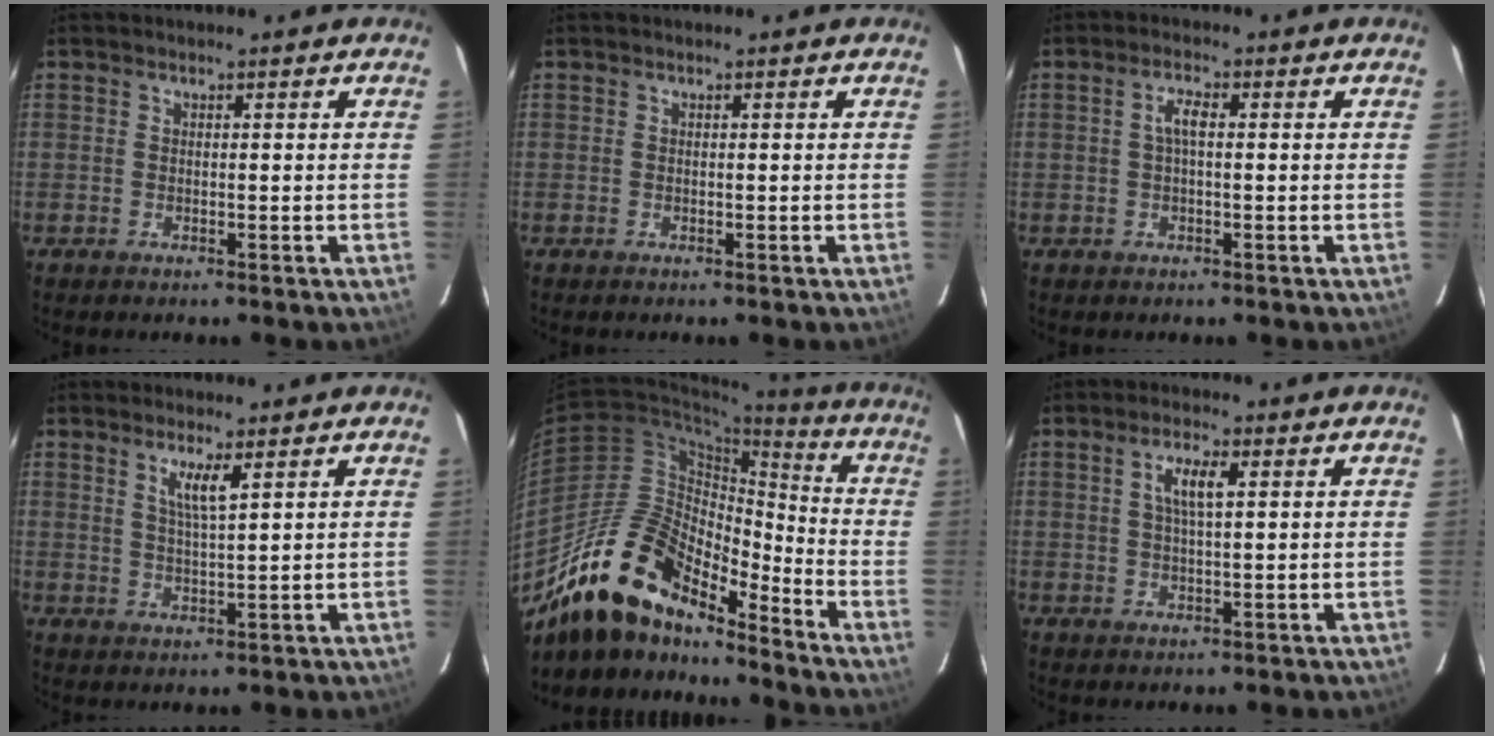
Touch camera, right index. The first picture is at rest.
{"total": 0.0}
{"total": 2.6, "force": [0.2, 0.7, 2.5], "torque": [-0.051, 0.008, 0.002]}
{"total": 3.9, "force": [2.0, 0.2, 3.3], "torque": [-0.063, -0.005, 0.037]}
{"total": 18.7, "force": [-15.3, 6.3, 8.6], "torque": [-0.154, 0.009, -0.283]}
{"total": 4.2, "force": [1.3, 1.0, 3.9], "torque": [-0.074, 0.005, 0.023]}